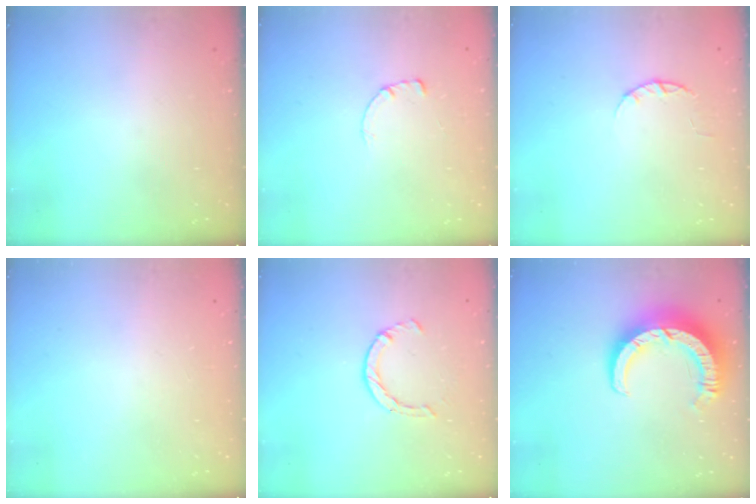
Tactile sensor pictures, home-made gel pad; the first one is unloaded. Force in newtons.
{"total": 0.7, "press": 0.7, "slide": 0.2}
{"total": 2.4, "press": 2.3, "slide": 0.4}
{"total": 2.2, "press": 2.2, "slide": 0.1}
{"total": 4.1, "press": 4.0, "slide": 0.4}
{"total": 11.4, "press": 11.3, "slide": 1.1}